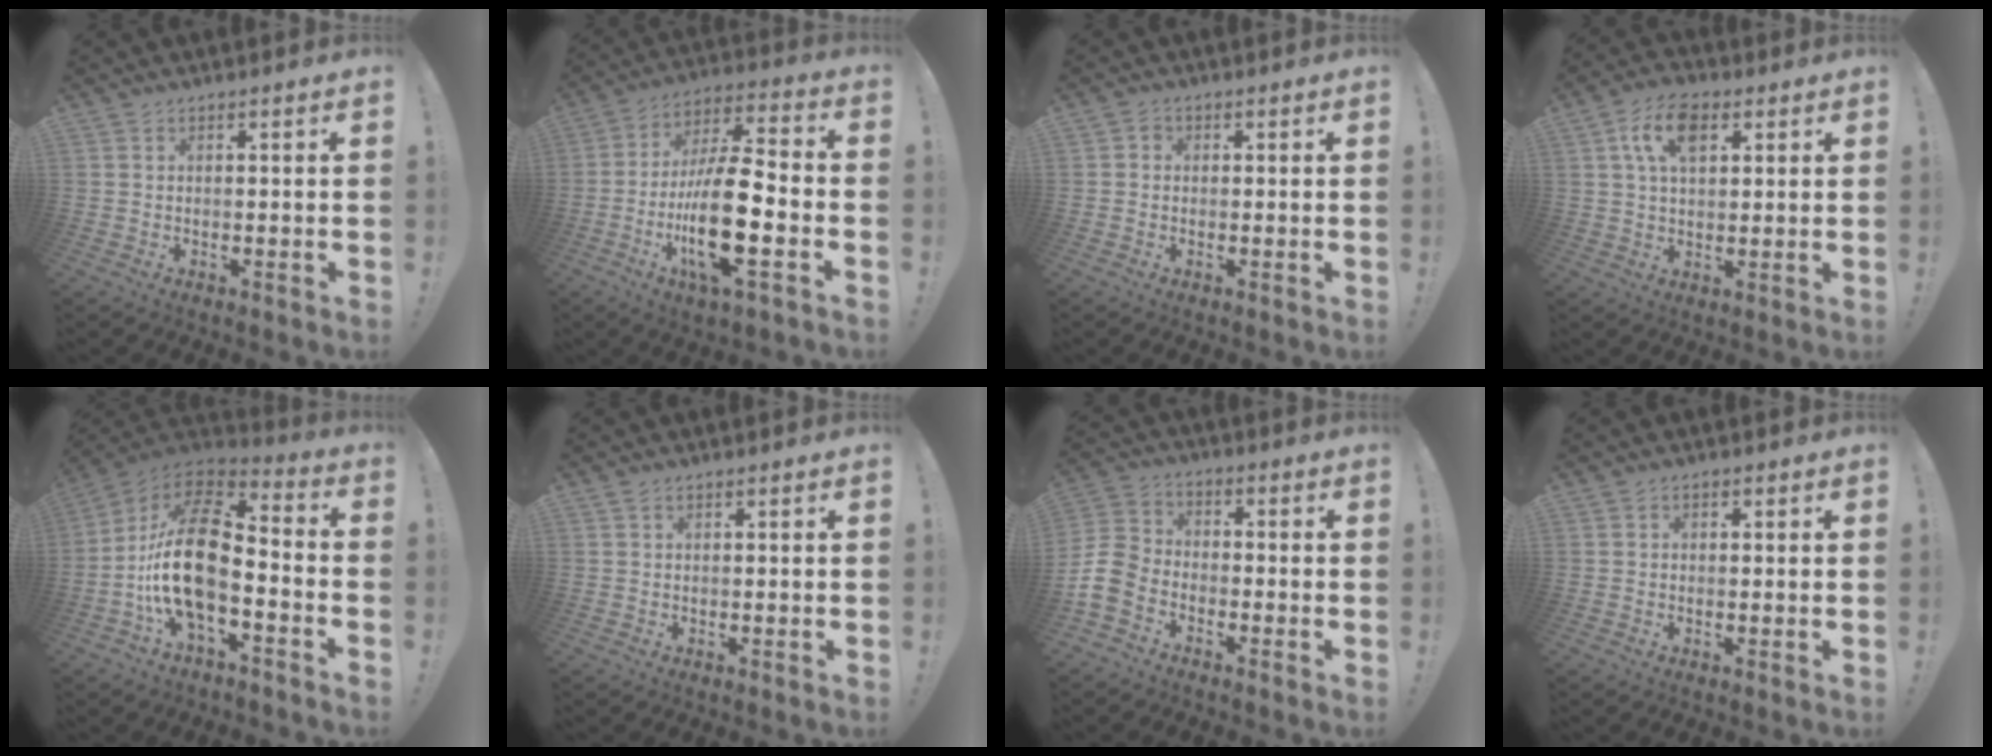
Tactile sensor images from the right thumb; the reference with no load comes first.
{"total": 19.7, "force": [-5.3, 6.1, 18.0], "torque": [-0.343, 0.018, -0.088]}
{"total": 1.5, "force": [-0.3, 1.3, 0.6], "torque": [-0.009, 0.004, -0.007]}
{"total": 10.5, "force": [3.9, 6.2, 7.4], "torque": [-0.129, 0.010, 0.075]}
{"total": 20.6, "force": [-4.1, 10.3, 17.4], "torque": [-0.340, 0.029, -0.068]}
{"total": 0.5, "force": [0.3, 0.3, 0.3], "torque": [-0.005, 0.000, 0.005]}
{"total": 9.7, "force": [-5.7, 6.3, 4.7], "torque": [-0.101, 0.036, -0.106]}
{"total": 0.8, "force": [-0.1, 0.7, 0.4], "torque": [-0.005, 0.002, -0.002]}